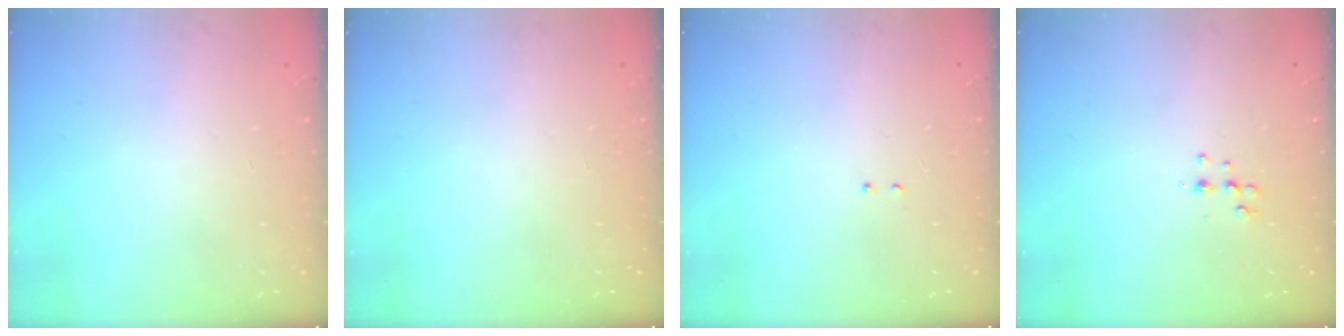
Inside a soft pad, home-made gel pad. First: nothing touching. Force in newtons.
{"total": 0.0}
{"total": 2.1, "press": 2.0, "slide": 0.6}
{"total": 5.3, "press": 5.2, "slide": 0.8}